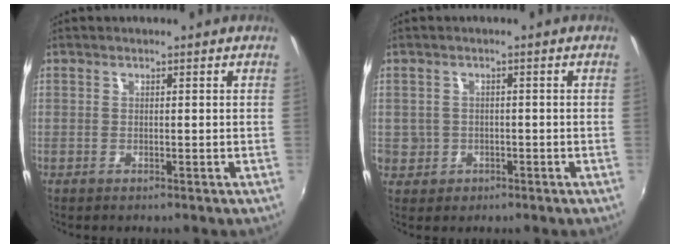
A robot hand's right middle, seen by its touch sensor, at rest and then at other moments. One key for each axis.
{"total": 5.3, "fx": -1.0, "fy": 5.0, "fz": 1.4, "tx": -0.052, "ty": 0.005, "tz": -0.007}